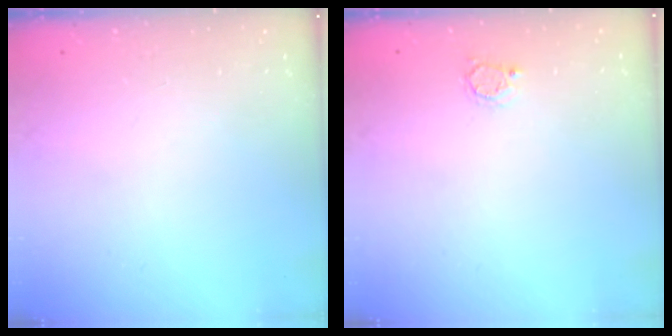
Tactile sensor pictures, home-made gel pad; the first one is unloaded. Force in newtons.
{"total": 2.2, "press": 2.1, "slide": 0.4}